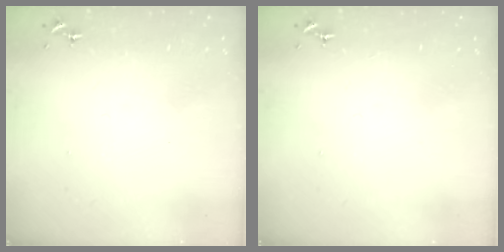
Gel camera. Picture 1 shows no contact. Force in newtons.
{"total": 0.0}